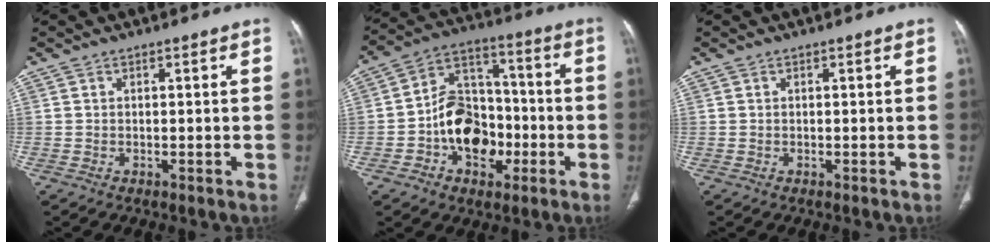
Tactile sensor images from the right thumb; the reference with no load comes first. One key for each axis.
{"total": 14.2, "fx": -3.9, "fy": 10.4, "fz": 8.9, "tx": -0.099, "ty": 0.045, "tz": -0.066}
{"total": 0.0}